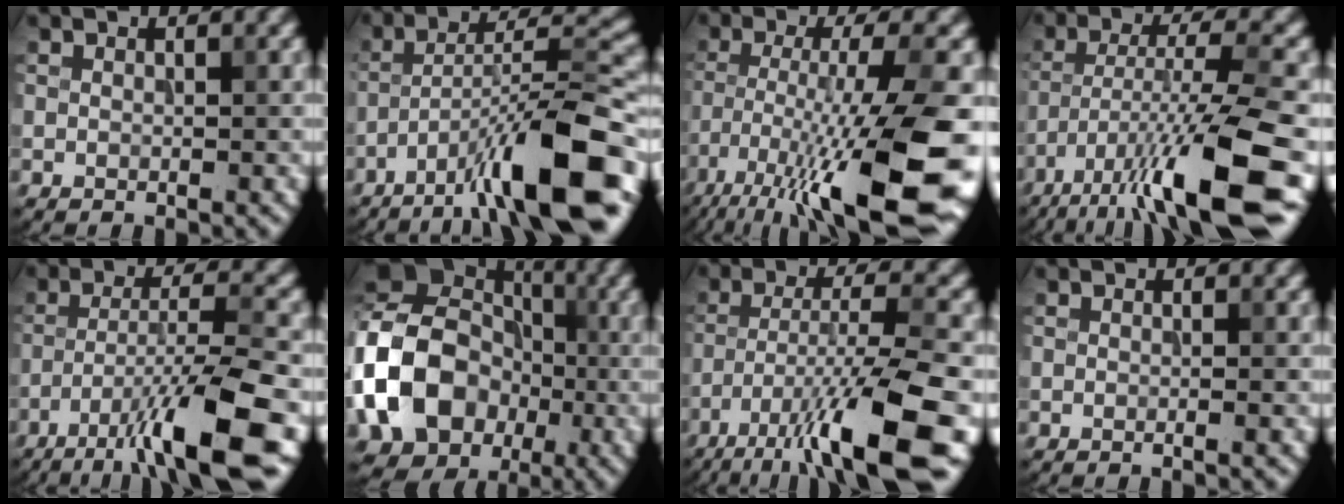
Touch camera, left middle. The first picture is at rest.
{"total": 12.7, "force": [-7.3, 2.3, 10.2], "torque": [-0.157, 0.022, -0.119]}
{"total": 15.7, "force": [-8.8, 3.5, 12.5], "torque": [-0.227, -0.015, -0.142]}
{"total": 12.9, "force": [-7.8, 2.3, 10.0], "torque": [-0.168, 0.000, -0.134]}
{"total": 9.6, "force": [-5.5, 1.3, 7.8], "torque": [-0.120, 0.011, -0.095]}
{"total": 12.8, "force": [-2.4, 10.3, 7.3], "torque": [-0.148, -0.001, -0.056]}
{"total": 12.4, "force": [-7.4, 2.2, 9.6], "torque": [-0.161, -0.002, -0.127]}
{"total": 0.9, "force": [-0.2, 0.2, 0.9], "torque": [-0.010, -0.008, -0.009]}